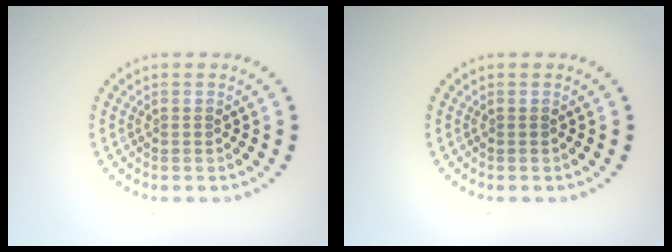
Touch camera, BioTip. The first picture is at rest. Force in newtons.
{"total": 0.0}